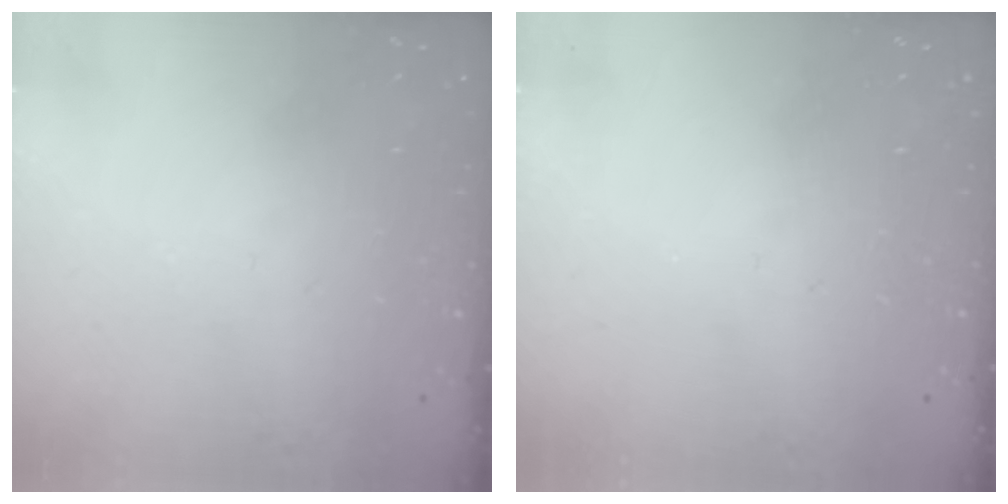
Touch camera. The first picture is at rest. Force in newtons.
{"total": 0.0}